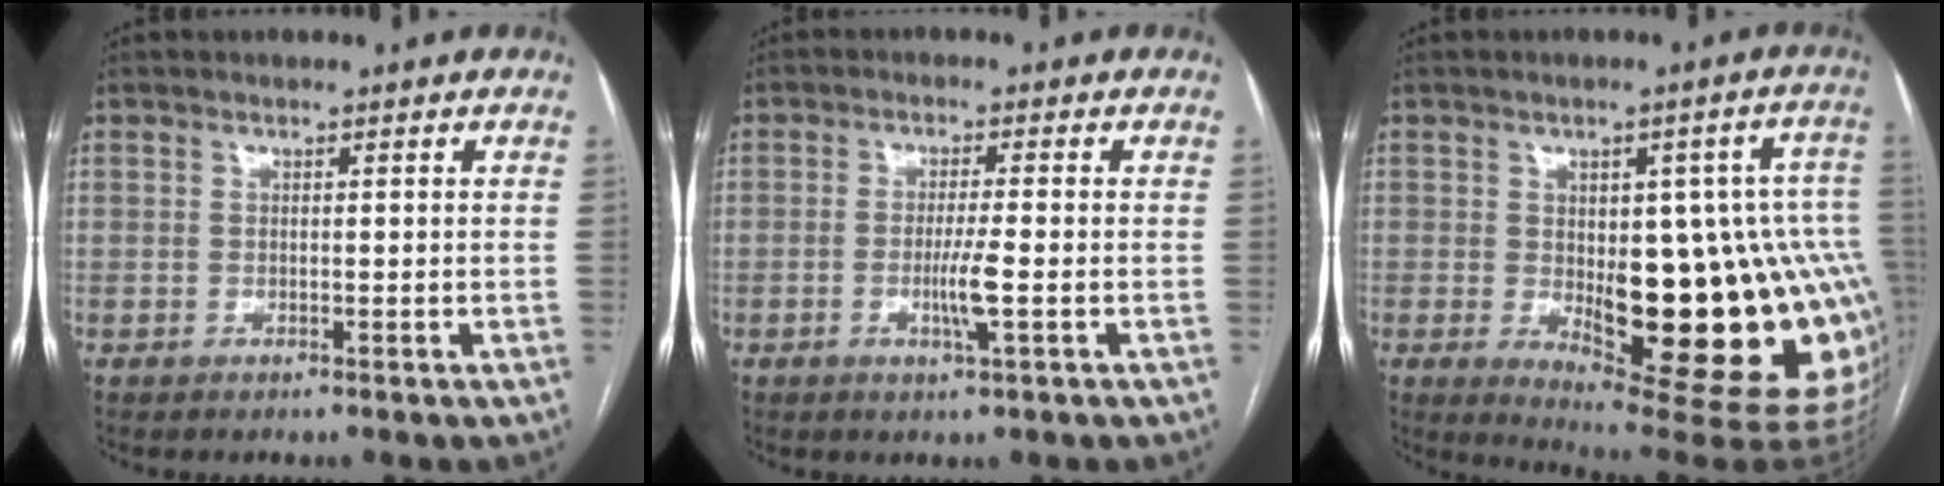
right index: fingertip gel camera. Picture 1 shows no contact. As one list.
[{"total": 4.2, "force": [-1.1, -0.2, 4.1], "torque": [-0.078, -0.008, -0.020]}, {"total": 23.6, "force": [-3.3, 7.6, 22.1], "torque": [-0.206, 0.016, -0.019]}]